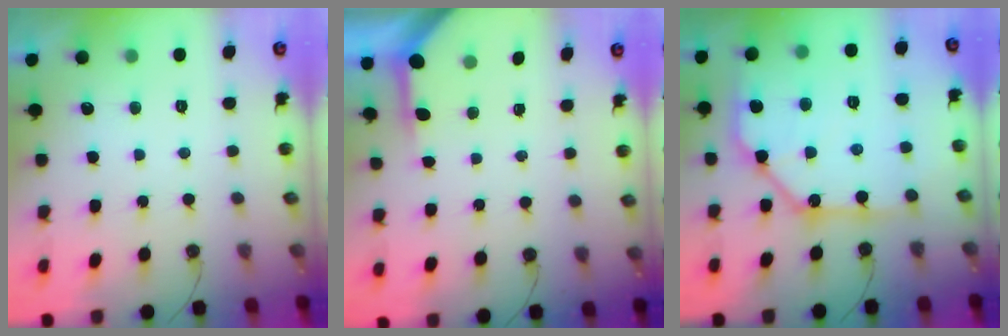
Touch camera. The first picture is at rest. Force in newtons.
{"total": 4.0, "press": 4.0, "slide": 0.5}
{"total": 14.9, "press": 14.8, "slide": 1.1}